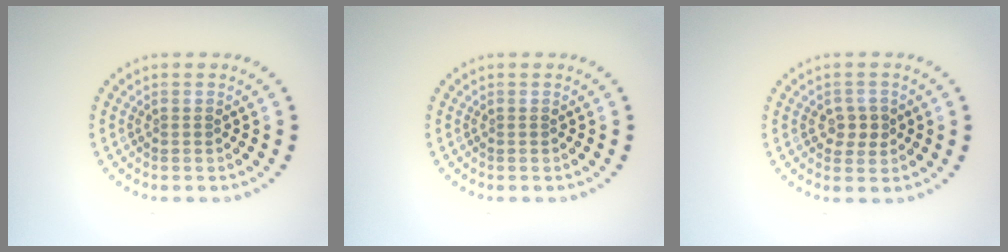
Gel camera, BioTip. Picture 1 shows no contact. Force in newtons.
{"total": 0.0}
{"total": 2.0, "press": 1.9, "slide": 0.4}